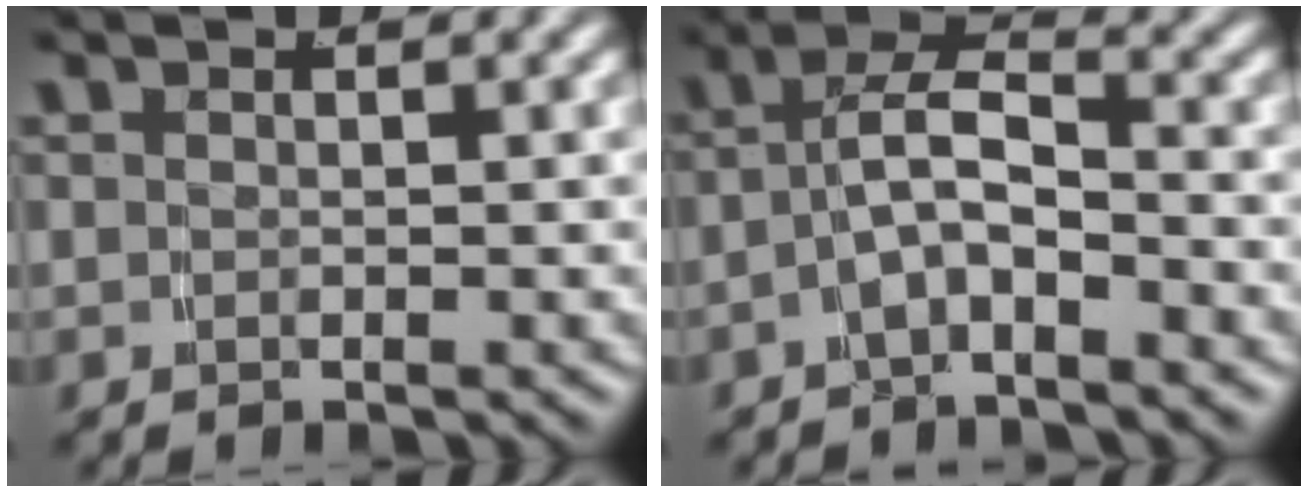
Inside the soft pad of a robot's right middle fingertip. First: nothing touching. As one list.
[{"total": 4.3, "force": [-1.3, 2.3, 3.4], "torque": [-0.062, -0.006, -0.027]}]